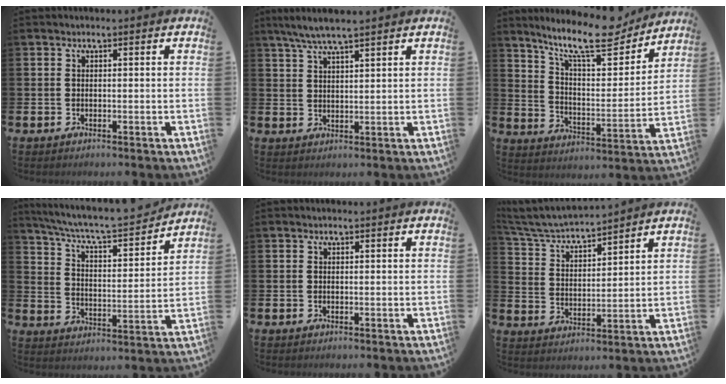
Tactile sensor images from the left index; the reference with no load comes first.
{"total": 5.3, "force": [4.6, 0.3, 2.6], "torque": [-0.068, -0.006, 0.084]}
{"total": 13.1, "force": [10.9, 3.2, 6.5], "torque": [-0.134, -0.061, 0.187]}
{"total": 7.4, "force": [6.9, 0.9, 2.7], "torque": [-0.086, -0.052, 0.116]}
{"total": 0.0}
{"total": 5.1, "force": [4.9, 0.6, 1.2], "torque": [-0.051, -0.038, 0.083]}